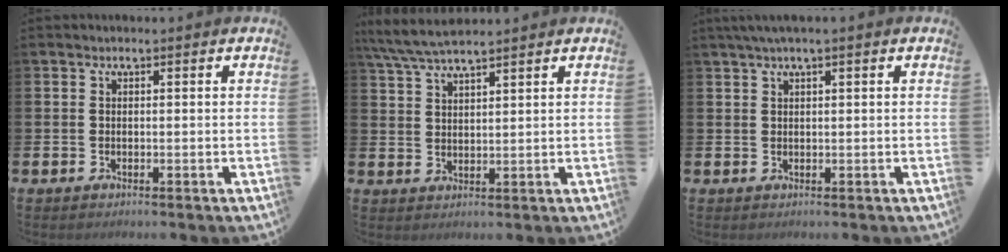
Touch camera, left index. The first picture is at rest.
{"total": 5.5, "force": [5.0, 0.6, 2.2], "torque": [-0.056, -0.016, 0.091]}
{"total": 1.9, "force": [1.3, -0.1, 1.4], "torque": [-0.036, 0.005, 0.025]}